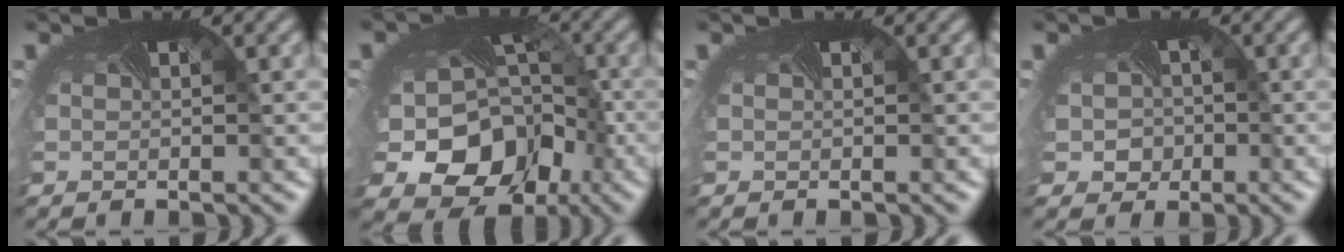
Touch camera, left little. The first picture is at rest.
{"total": 11.7, "force": [-3.6, 9.4, 6.0], "torque": [-0.120, -0.048, -0.041]}
{"total": 0.0}
{"total": 3.0, "force": [-0.5, 2.8, 0.9], "torque": [-0.012, -0.004, -0.004]}